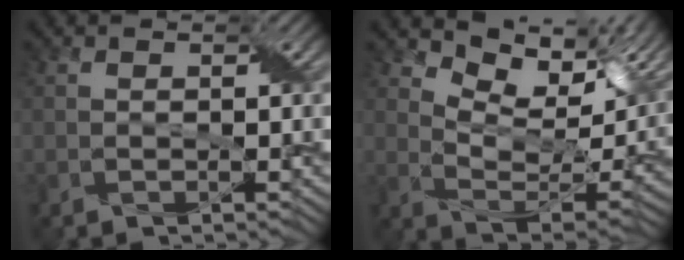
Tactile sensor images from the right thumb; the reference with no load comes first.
{"total": 12.2, "force": [7.6, 5.0, 8.2], "torque": [-0.159, 0.005, 0.138]}